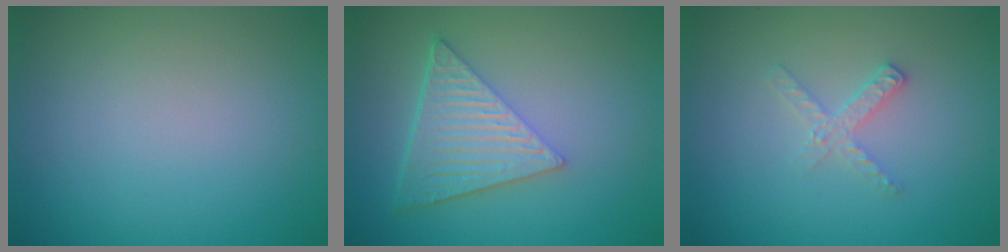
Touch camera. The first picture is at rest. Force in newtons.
{"total": 6.6, "press": 4.7, "slide": 4.6}
{"total": 1.7, "press": 1.7, "slide": 0.2}